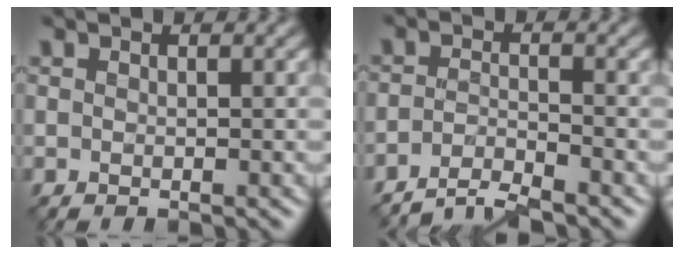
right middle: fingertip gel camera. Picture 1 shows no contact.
{"total": 3.0, "force": [-2.7, 0.5, 1.3], "torque": [-0.023, 0.004, -0.058]}